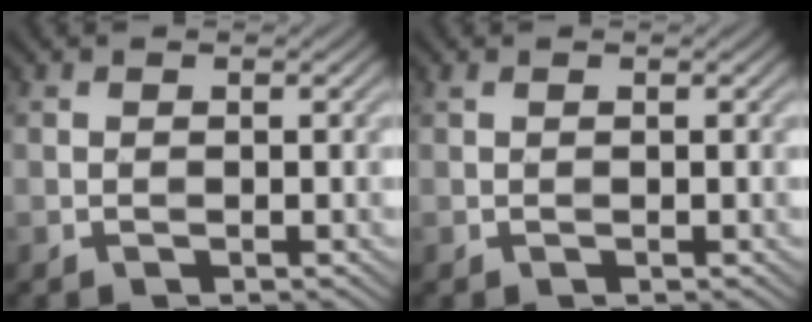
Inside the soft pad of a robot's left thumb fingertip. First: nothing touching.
{"total": 0.6, "force": [0.3, 0.2, 0.5], "torque": [-0.012, 0.003, 0.006]}